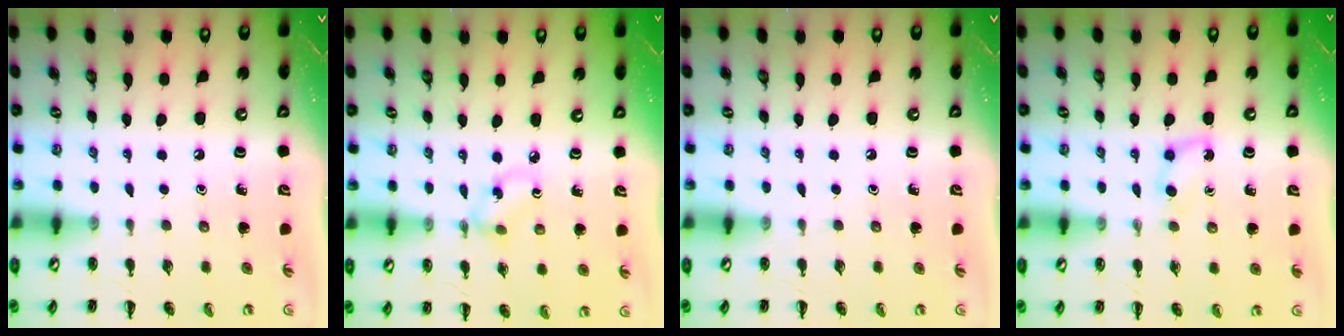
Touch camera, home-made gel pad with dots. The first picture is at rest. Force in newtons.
{"total": 2.4, "press": 2.4, "slide": 0.6}
{"total": 0.0}
{"total": 3.5, "press": 3.3, "slide": 1.2}